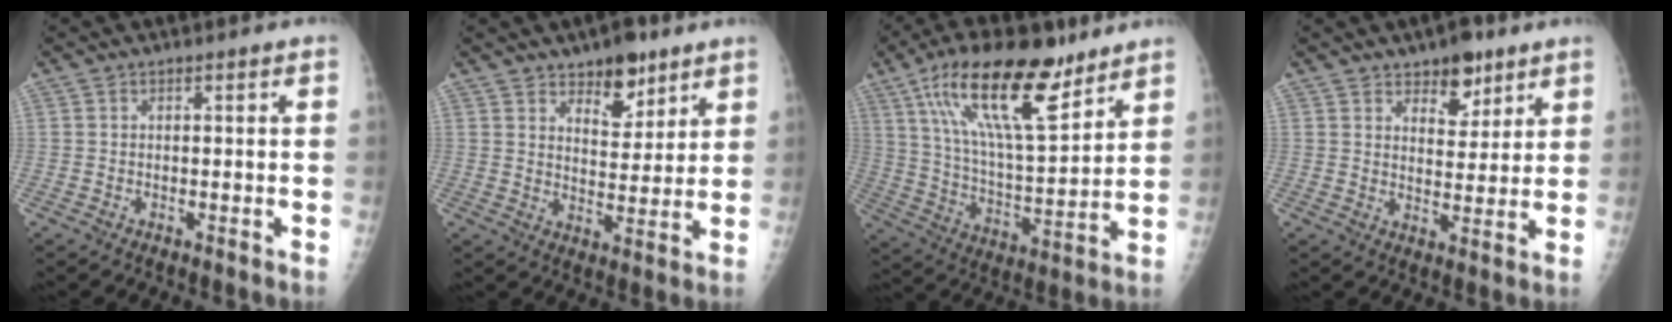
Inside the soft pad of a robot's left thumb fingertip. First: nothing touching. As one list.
[{"total": 8.8, "force": [6.0, 4.4, 4.7], "torque": [-0.038, -0.039, 0.094]}, {"total": 21.3, "force": [12.8, 7.6, 15.2], "torque": [-0.246, -0.047, 0.230]}, {"total": 7.5, "force": [5.0, 4.0, 3.9], "torque": [-0.025, -0.030, 0.076]}]